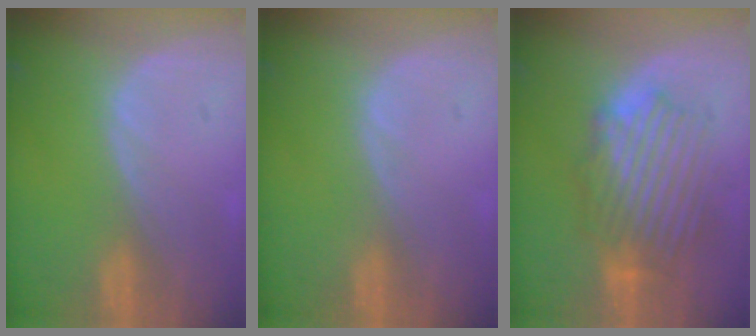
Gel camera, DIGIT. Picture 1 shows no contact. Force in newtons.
{"total": 0.0}
{"total": 8.9, "press": 8.6, "slide": 2.3}